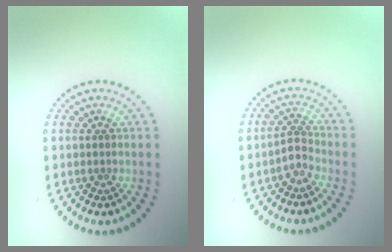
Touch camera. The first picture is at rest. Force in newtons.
{"total": 1.5, "press": 1.0, "slide": 1.2}